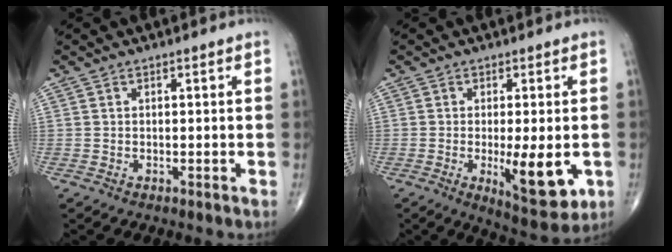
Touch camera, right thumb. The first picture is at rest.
{"total": 10.6, "force": [-2.2, 3.4, 9.8], "torque": [-0.132, -0.023, -0.023]}